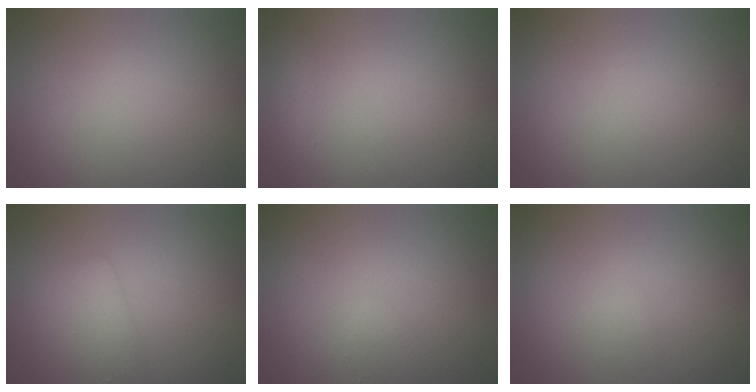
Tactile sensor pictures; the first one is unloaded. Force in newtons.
{"total": 0.6, "press": 0.6, "slide": 0.0}
{"total": 0.0}
{"total": 2.2, "press": 2.2, "slide": 0.2}
{"total": 0.9, "press": 0.9, "slide": 0.0}
{"total": 0.8, "press": 0.8, "slide": 0.0}